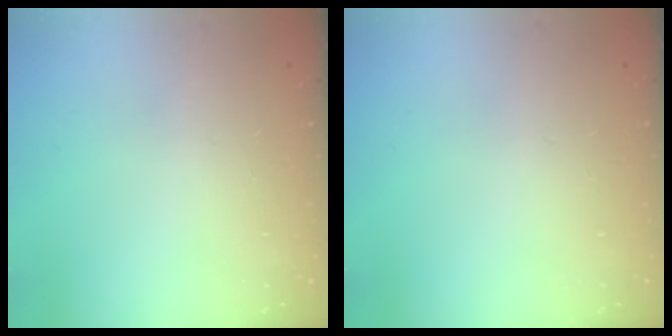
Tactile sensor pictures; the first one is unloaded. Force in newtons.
{"total": 0.0}